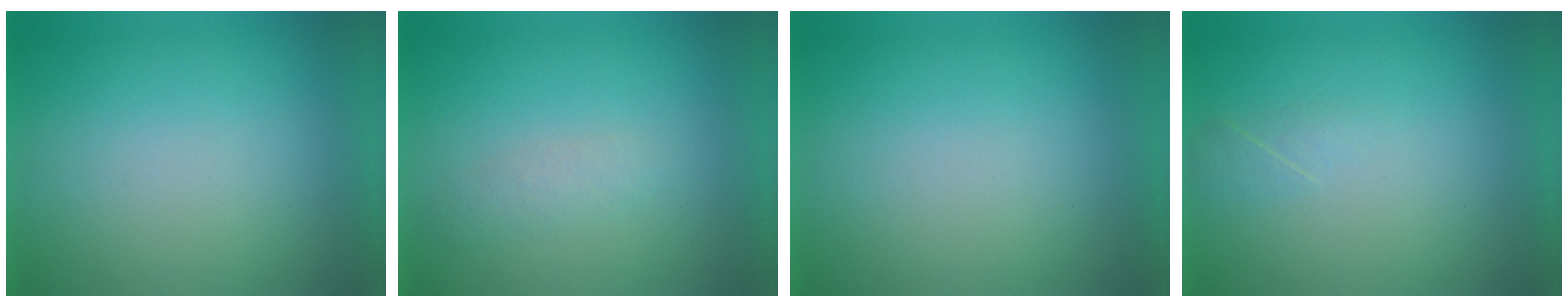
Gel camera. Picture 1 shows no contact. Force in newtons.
{"total": 1.9}
{"total": 0.0}
{"total": 1.6}